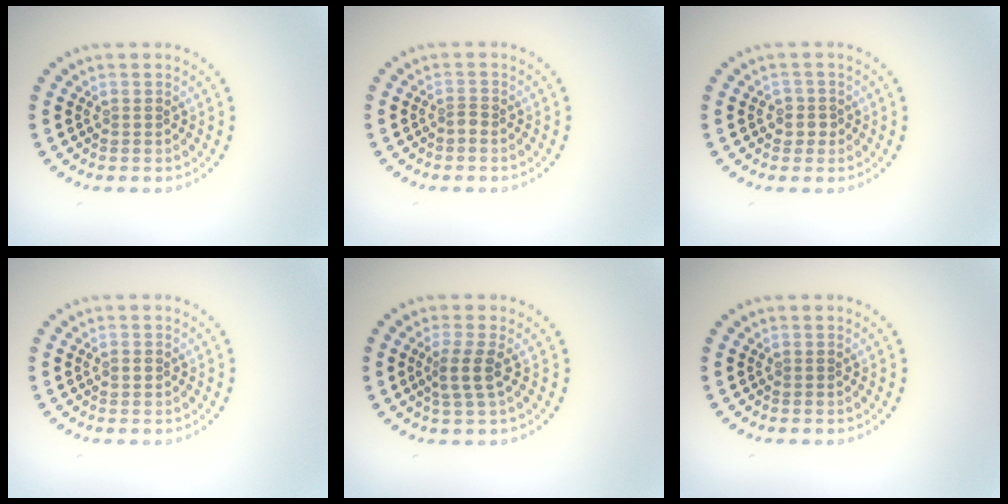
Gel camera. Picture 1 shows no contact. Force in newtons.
{"total": 0.8, "press": 0.5, "slide": 0.6}
{"total": 1.6, "press": 1.3, "slide": 0.9}
{"total": 0.9, "press": 0.9, "slide": 0.2}
{"total": 2.2, "press": 1.8, "slide": 1.3}
{"total": 0.0}